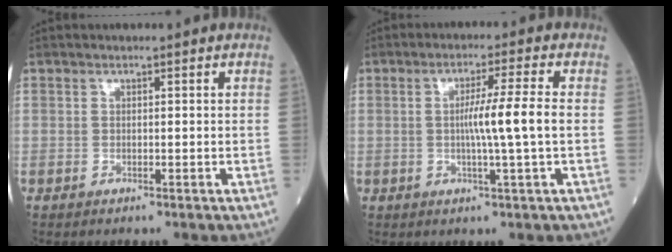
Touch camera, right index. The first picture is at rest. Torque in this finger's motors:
{"motor_torque": [0.99, -0.12, 0.51, 0.12]}